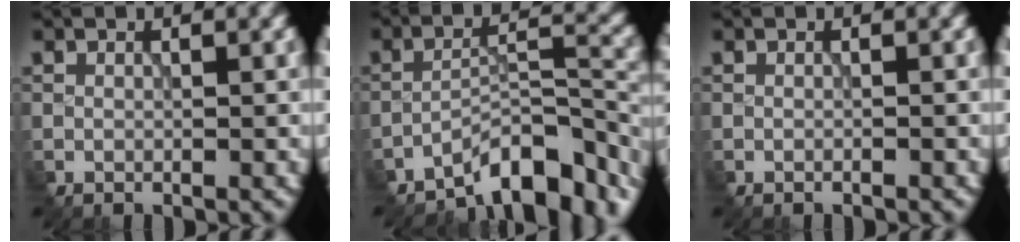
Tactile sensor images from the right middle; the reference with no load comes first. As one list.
[{"total": 8.0, "force": [-6.6, 2.3, 3.9], "torque": [-0.046, 0.004, -0.112]}, {"total": 0.0}]